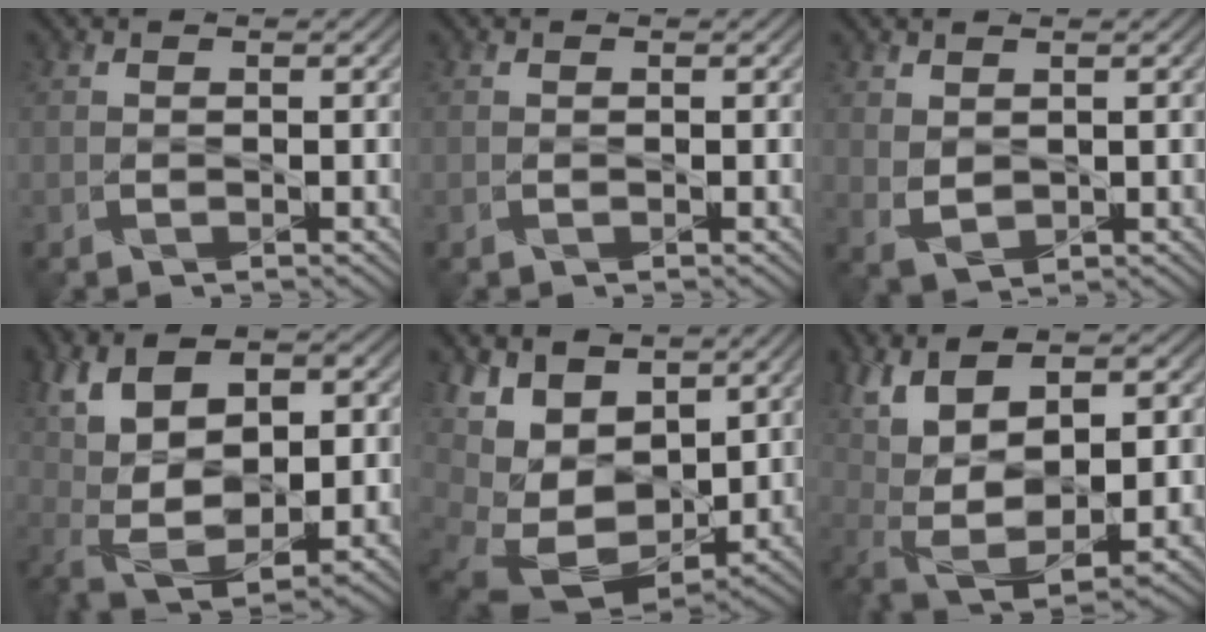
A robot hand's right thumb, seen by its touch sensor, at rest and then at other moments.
{"total": 0.0}
{"total": 2.0, "force": [1.2, 1.1, 1.0], "torque": [-0.028, -0.005, 0.029]}
{"total": 12.5, "force": [2.0, 6.4, 10.6], "torque": [-0.206, 0.008, 0.043]}
{"total": 11.7, "force": [3.9, 8.0, 7.7], "torque": [-0.181, -0.001, 0.089]}
{"total": 13.1, "force": [1.6, 5.7, 11.7], "torque": [-0.221, 0.002, 0.042]}